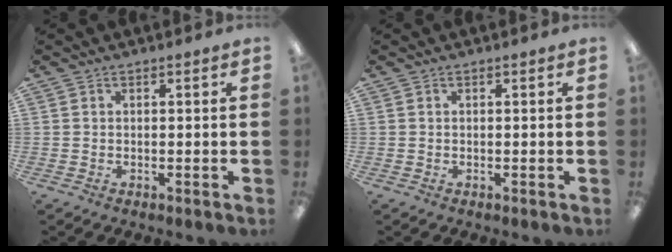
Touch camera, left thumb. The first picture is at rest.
{"total": 0.0}